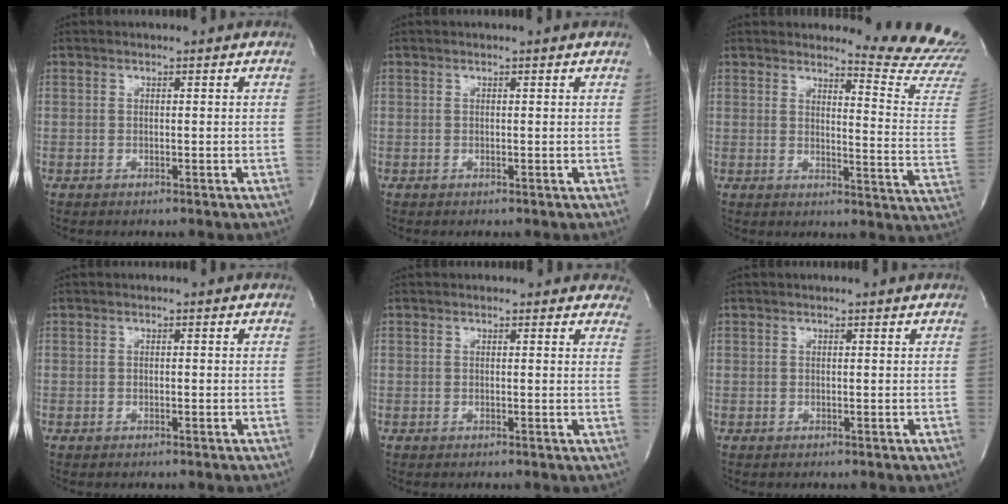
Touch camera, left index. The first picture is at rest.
{"total": 0.0}
{"total": 13.2, "force": [13.1, -1.6, 1.0], "torque": [-0.006, -0.164, 0.126]}
{"total": 0.0}
{"total": 6.9, "force": [6.3, 2.6, 1.3], "torque": [0.014, -0.007, 0.037]}
{"total": 0.5, "force": [0.4, -0.1, 0.2], "torque": [-0.009, -0.004, 0.009]}